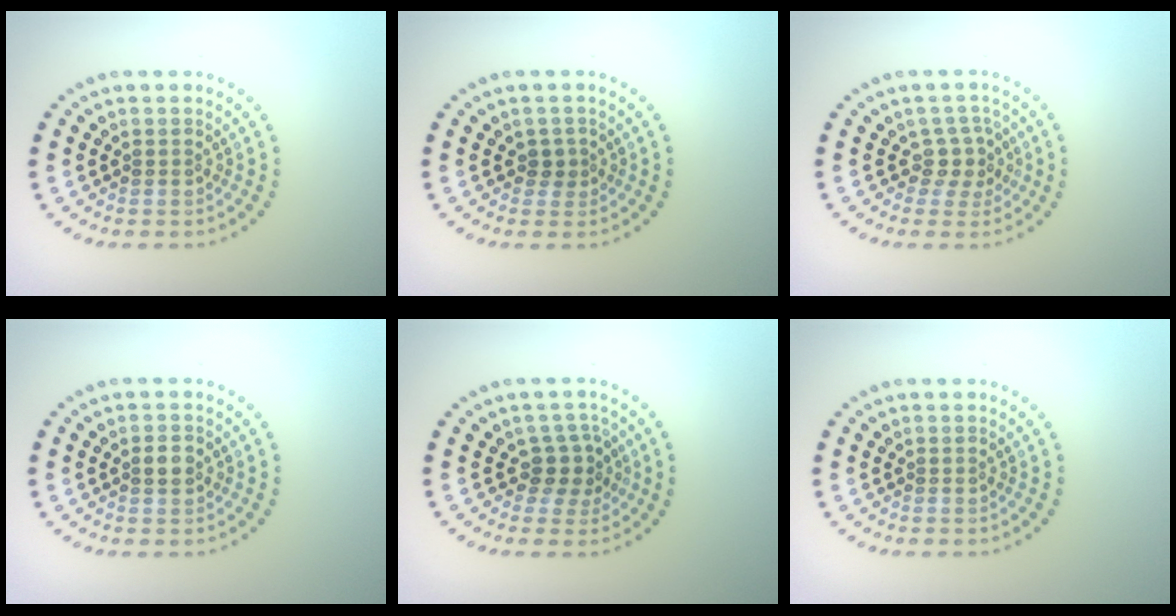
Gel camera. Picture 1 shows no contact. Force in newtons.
{"total": 1.2, "press": 0.9, "slide": 0.8}
{"total": 2.2, "press": 1.6, "slide": 1.4}
{"total": 1.5, "press": 1.5, "slide": 0.3}
{"total": 2.5, "press": 2.0, "slide": 1.6}
{"total": 0.0}